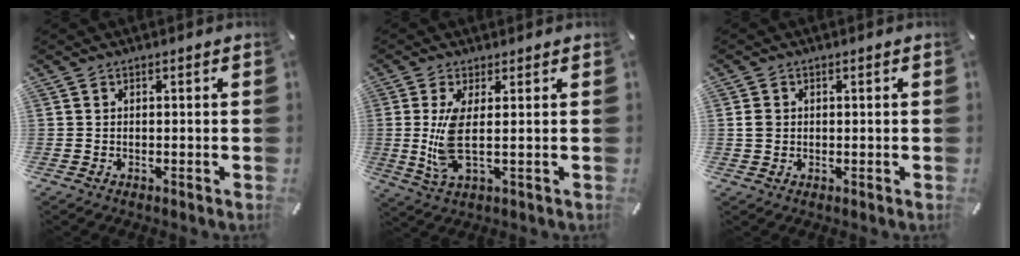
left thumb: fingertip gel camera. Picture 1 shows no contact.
{"total": 8.3, "force": [0.6, 1.9, 8.0], "torque": [-0.187, -0.028, 0.007]}
{"total": 2.1, "force": [0.2, 1.8, 1.0], "torque": [-0.022, 0.005, 0.001]}